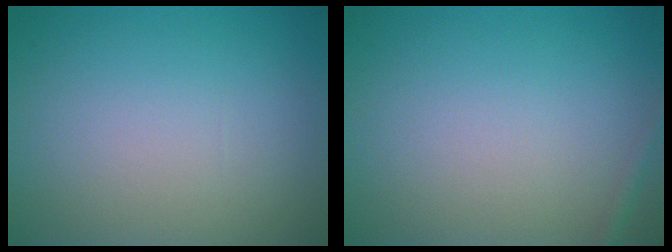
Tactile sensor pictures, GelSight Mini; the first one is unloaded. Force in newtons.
{"total": 0.8, "press": 0.8, "slide": 0.1}